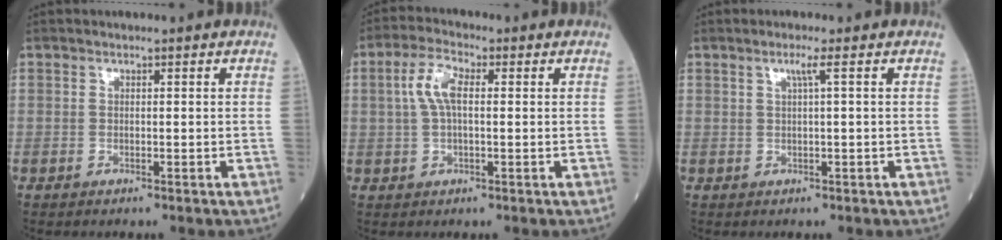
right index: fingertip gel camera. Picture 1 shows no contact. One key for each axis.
{"total": 5.4, "fx": 0.9, "fy": 1.9, "fz": 4.9, "tx": -0.113, "ty": 0.016, "tz": 0.018}
{"total": 1.7, "fx": 0.5, "fy": -0.5, "fz": 1.5, "tx": -0.032, "ty": -0.001, "tz": 0.012}